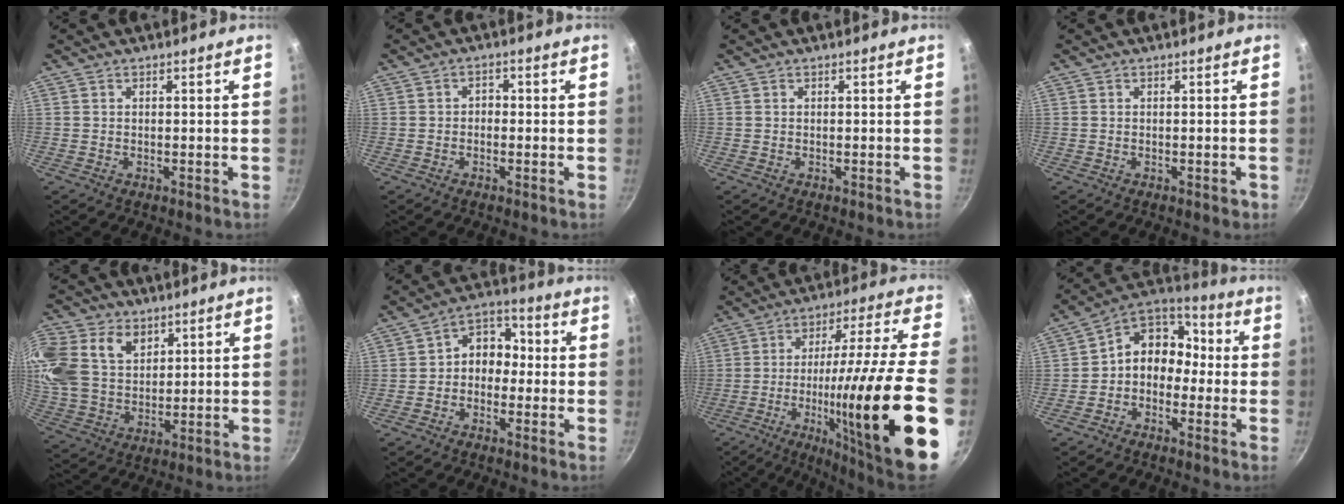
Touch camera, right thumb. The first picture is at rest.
{"total": 1.7, "force": [-0.5, 1.3, 0.9], "torque": [-0.011, 0.008, -0.012]}
{"total": 0.0}
{"total": 1.0, "force": [-0.4, 0.3, 0.8], "torque": [-0.009, 0.002, -0.006]}
{"total": 19.0, "force": [7.7, 13.8, 10.5], "torque": [-0.238, 0.003, 0.150]}
{"total": 7.7, "force": [-0.7, 6.1, 4.7], "torque": [-0.023, 0.031, -0.032]}
{"total": 29.0, "force": [-9.0, 4.8, 27.1], "torque": [-0.384, 0.027, -0.135]}
{"total": 10.7, "force": [-1.6, 8.6, 6.2], "torque": [-0.060, 0.055, -0.055]}